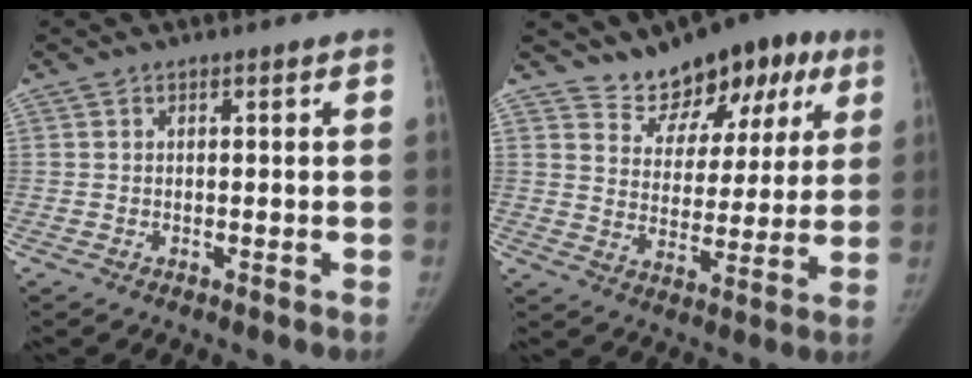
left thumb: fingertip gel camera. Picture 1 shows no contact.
{"total": 13.6, "force": [9.0, 7.9, 6.5], "torque": [-0.039, -0.028, 0.141]}